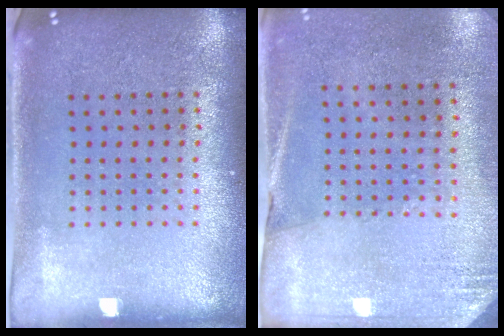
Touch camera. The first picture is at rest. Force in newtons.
{"total": 2.6, "press": 2.3, "slide": 1.2}